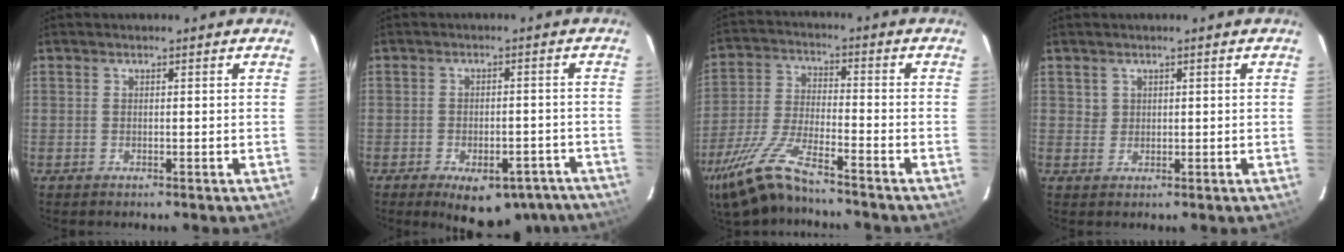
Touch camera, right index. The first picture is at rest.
{"total": 15.2, "force": [-11.2, 7.1, 7.5], "torque": [-0.120, 0.009, -0.127]}
{"total": 13.6, "force": [-10.6, 2.5, 8.1], "torque": [-0.178, -0.019, -0.207]}
{"total": 1.5, "force": [0.7, 1.3, 0.0], "torque": [0.008, 0.007, 0.013]}